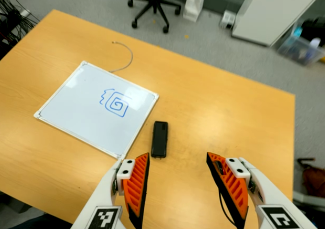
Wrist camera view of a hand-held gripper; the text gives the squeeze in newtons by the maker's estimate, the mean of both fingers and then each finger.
{"total": 0.0}